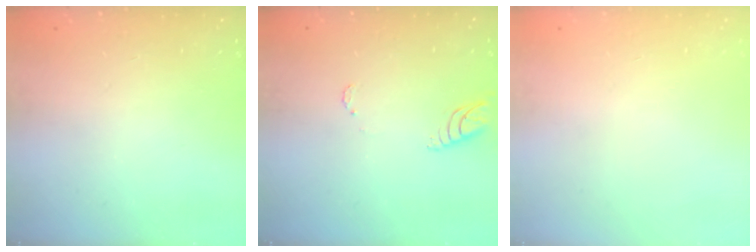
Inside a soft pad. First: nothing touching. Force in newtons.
{"total": 4.5, "press": 4.4, "slide": 0.5}
{"total": 0.0}